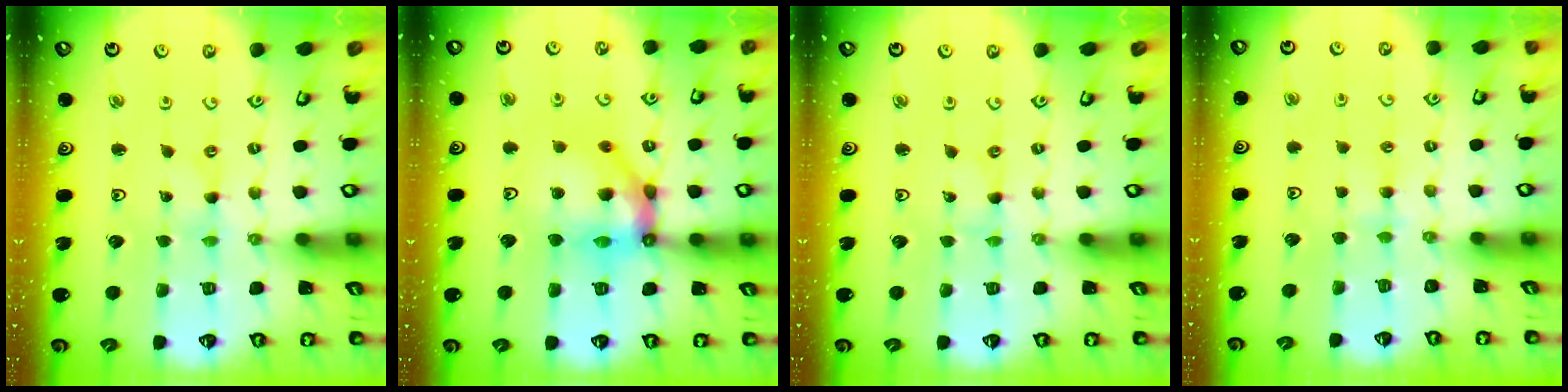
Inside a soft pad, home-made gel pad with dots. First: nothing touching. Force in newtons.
{"total": 14.4, "press": 14.3, "slide": 1.6}
{"total": 0.0}
{"total": 2.9, "press": 2.9, "slide": 0.5}